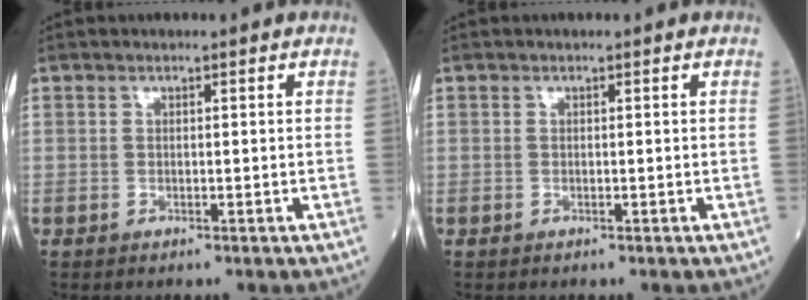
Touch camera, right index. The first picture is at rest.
{"total": 0.0}